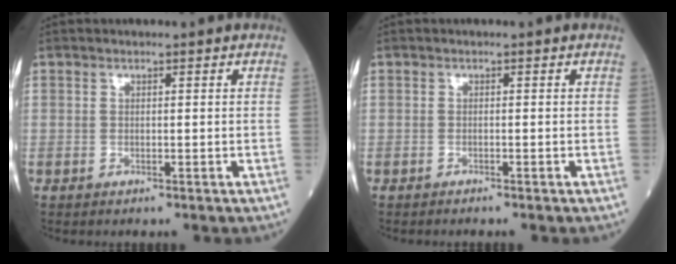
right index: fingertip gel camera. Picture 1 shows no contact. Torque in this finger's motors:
{"motor_torque": [-0.03, -0.22, 0.03, 0.00]}